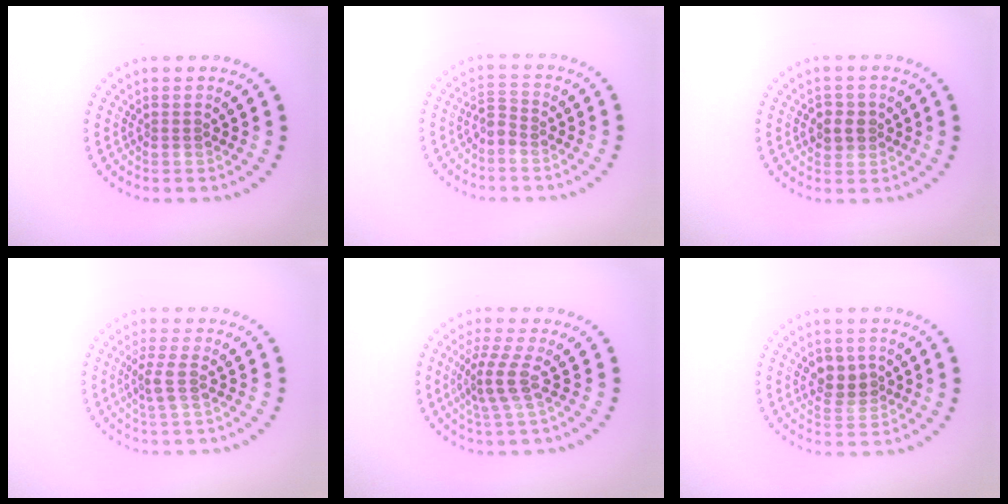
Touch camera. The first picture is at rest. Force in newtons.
{"total": 1.4, "press": 1.2, "slide": 0.7}
{"total": 2.0, "press": 1.9, "slide": 0.7}
{"total": 2.1, "press": 1.6, "slide": 1.4}
{"total": 3.0, "press": 2.2, "slide": 2.0}
{"total": 2.7, "press": 2.5, "slide": 0.9}